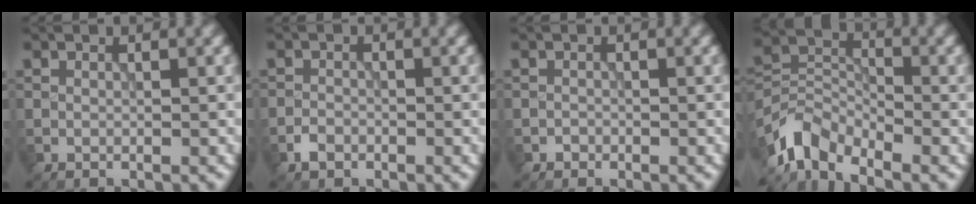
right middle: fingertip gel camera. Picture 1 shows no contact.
{"total": 1.4, "force": [-0.9, 0.9, 0.5], "torque": [-0.007, 0.001, -0.020]}
{"total": 0.5, "force": [-0.3, 0.4, 0.0], "torque": [0.003, -0.003, -0.007]}
{"total": 5.5, "force": [-4.3, 2.5, 2.4], "torque": [-0.043, -0.003, -0.097]}